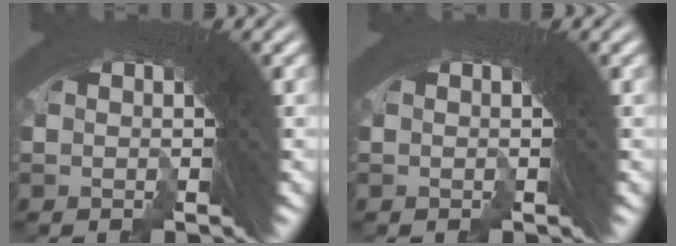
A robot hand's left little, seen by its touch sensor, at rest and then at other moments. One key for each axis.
{"total": 0.0}